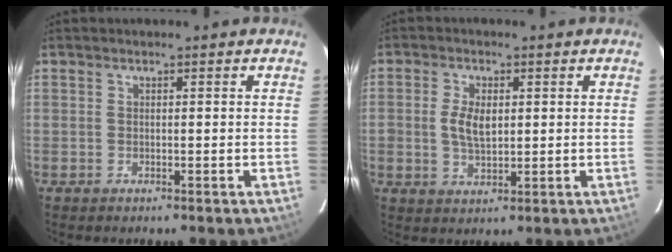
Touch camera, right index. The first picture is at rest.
{"total": 5.2, "force": [0.5, 3.0, 4.2], "torque": [-0.082, 0.002, 0.011]}